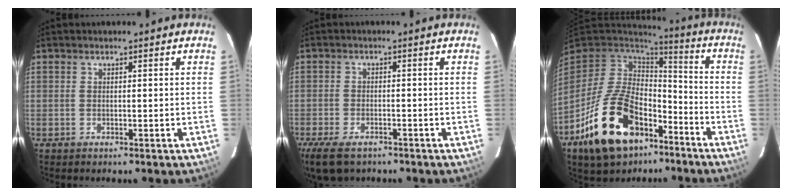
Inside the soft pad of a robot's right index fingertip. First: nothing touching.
{"total": 8.4, "force": [-6.0, 3.8, 4.5], "torque": [-0.118, -0.025, -0.111]}
{"total": 21.4, "force": [-11.0, 12.7, 13.3], "torque": [-0.277, -0.003, -0.170]}